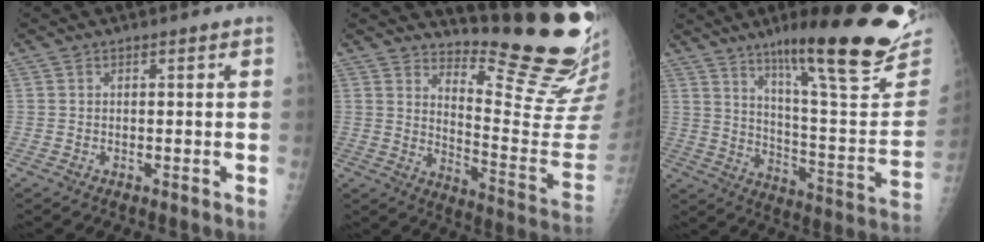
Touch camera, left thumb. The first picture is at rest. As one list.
[{"total": 19.7, "force": [17.6, 2.0, 8.5], "torque": [-0.094, -0.204, 0.233]}, {"total": 26.4, "force": [18.2, 4.4, 18.6], "torque": [-0.245, -0.092, 0.275]}]